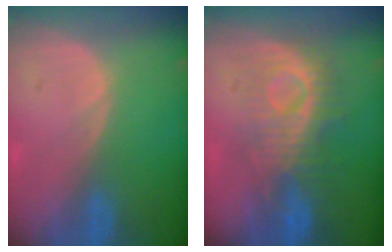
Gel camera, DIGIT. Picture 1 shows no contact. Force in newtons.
{"total": 8.7, "press": 8.5, "slide": 2.0}